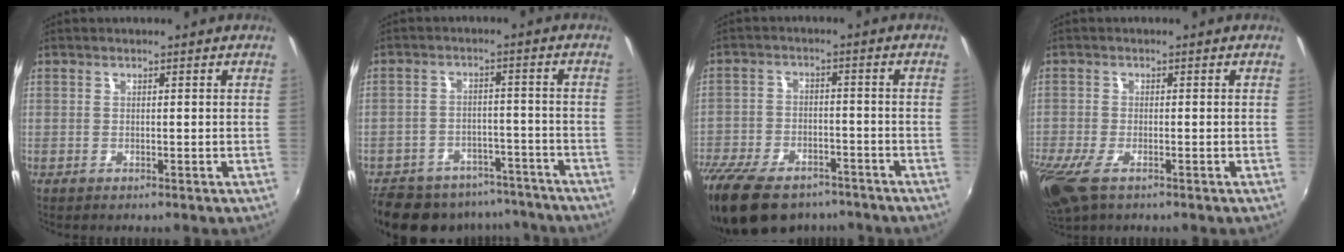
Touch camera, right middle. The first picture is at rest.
{"total": 20.3, "force": [-16.7, 8.9, 7.4], "torque": [-0.171, 0.011, -0.221]}
{"total": 18.7, "force": [-14.0, 8.9, 8.6], "torque": [-0.206, -0.022, -0.222]}
{"total": 7.9, "force": [-4.7, 3.1, 5.5], "torque": [-0.132, -0.034, -0.090]}